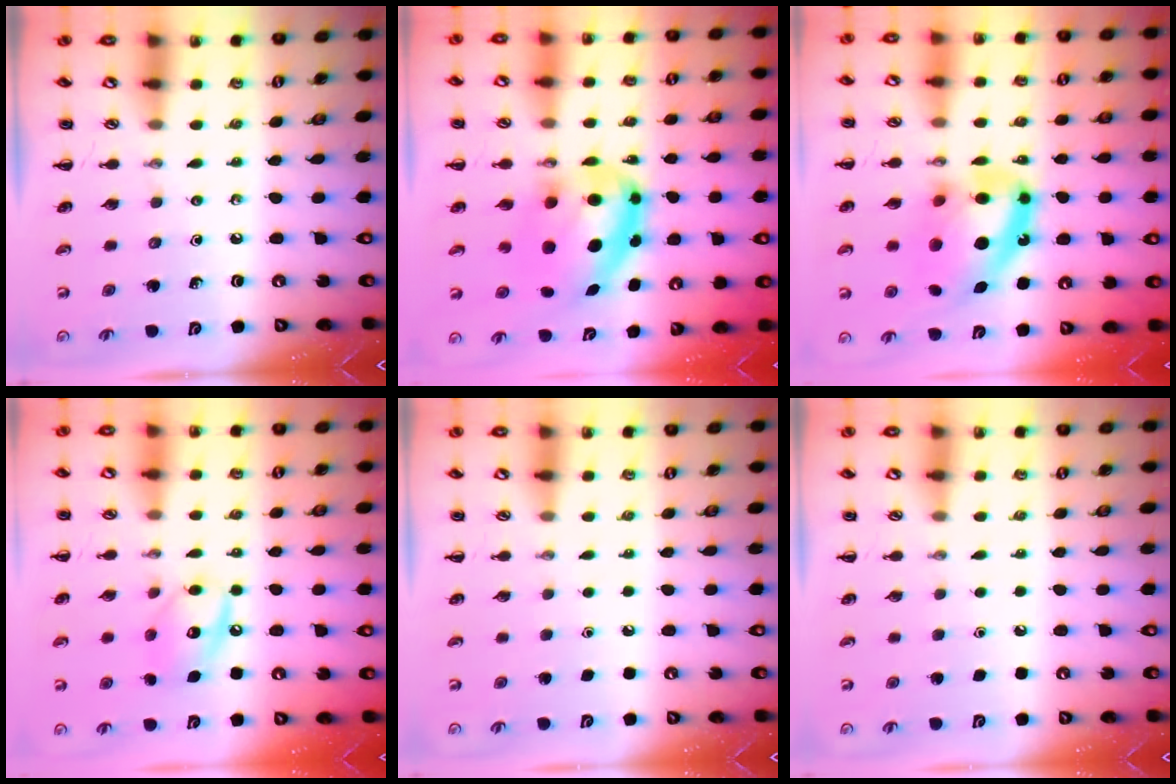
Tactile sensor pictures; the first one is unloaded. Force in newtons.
{"total": 10.4, "press": 10.1, "slide": 2.3}
{"total": 16.5, "press": 16.0, "slide": 4.1}
{"total": 11.3, "press": 11.3, "slide": 1.0}
{"total": 1.7, "press": 1.7, "slide": 0.1}
{"total": 1.8, "press": 1.8, "slide": 0.1}